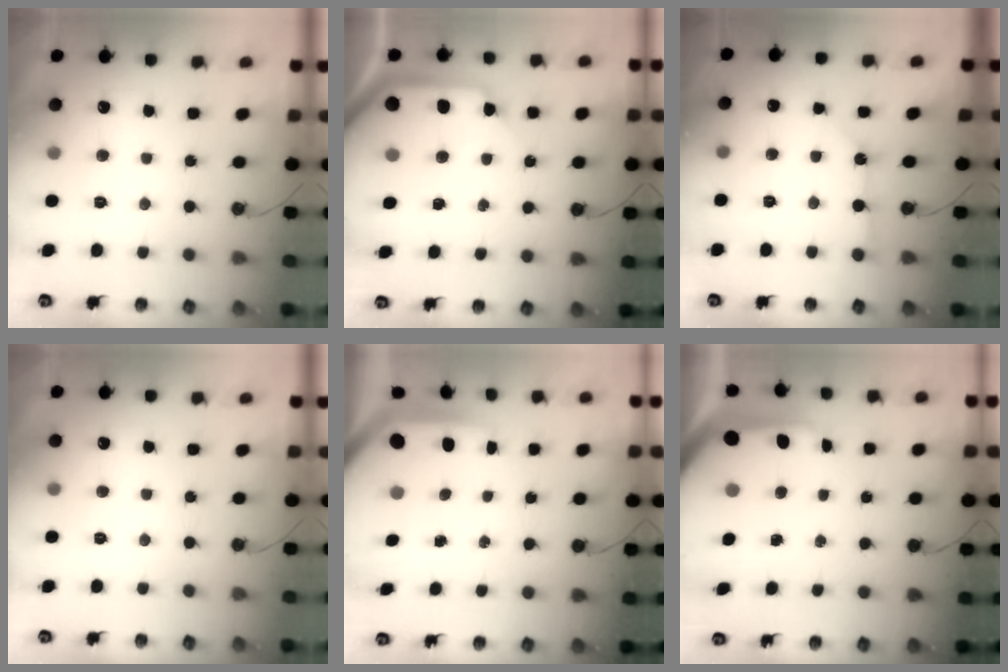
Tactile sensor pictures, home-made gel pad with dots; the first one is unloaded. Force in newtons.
{"total": 11.7, "press": 11.6, "slide": 1.4}
{"total": 2.6, "press": 2.6, "slide": 0.1}
{"total": 0.0}
{"total": 7.2, "press": 7.2, "slide": 0.5}
{"total": 7.8, "press": 7.8, "slide": 0.7}